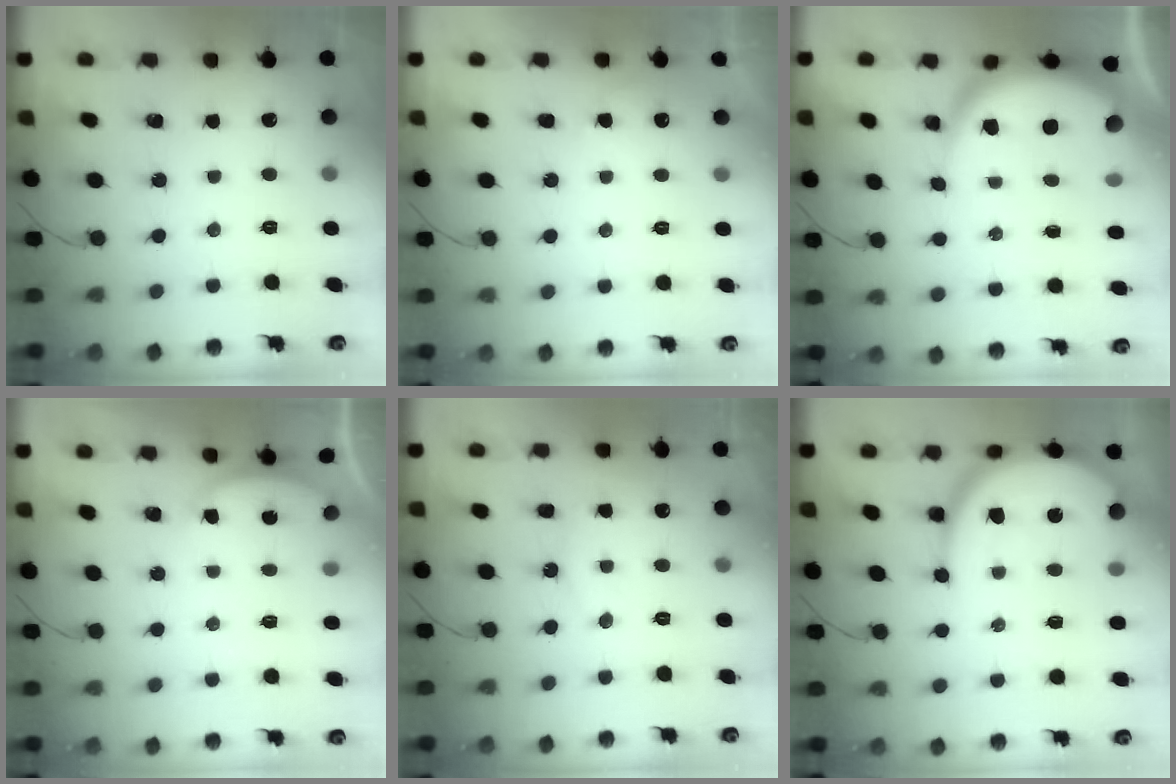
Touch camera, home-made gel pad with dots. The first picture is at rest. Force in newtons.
{"total": 3.2, "press": 3.2, "slide": 0.0}
{"total": 8.0, "press": 8.0, "slide": 0.4}
{"total": 2.2, "press": 2.1, "slide": 0.5}
{"total": 6.9, "press": 6.9, "slide": 0.3}
{"total": 12.1, "press": 12.1, "slide": 1.2}